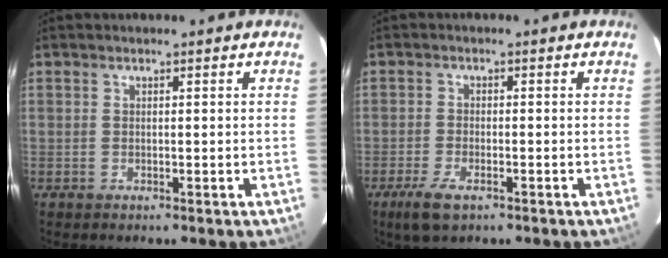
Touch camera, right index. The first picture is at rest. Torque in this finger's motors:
{"motor_torque": [0.35, -0.32, 0.22, 0.04]}